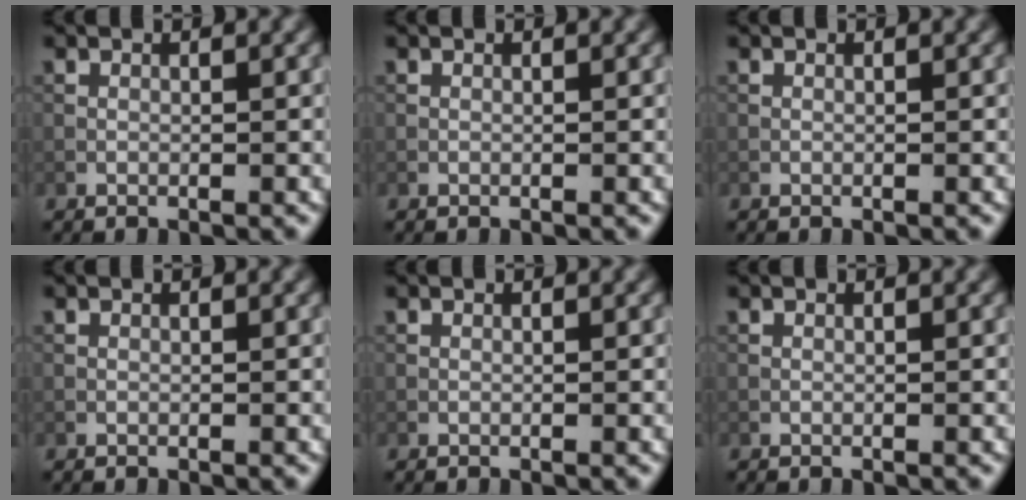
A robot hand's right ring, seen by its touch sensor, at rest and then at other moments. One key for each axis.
{"total": 0.0}
{"total": 0.0}
{"total": 0.0}
{"total": 0.0}
{"total": 0.0}